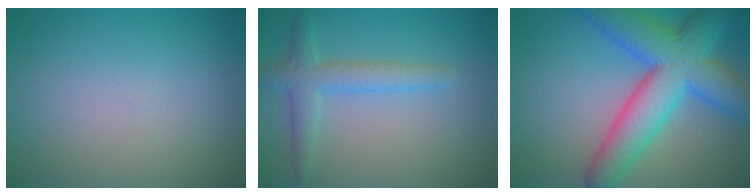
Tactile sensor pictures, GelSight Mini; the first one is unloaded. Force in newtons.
{"total": 3.1, "press": 3.1, "slide": 0.1}
{"total": 10.3, "press": 10.3, "slide": 0.3}